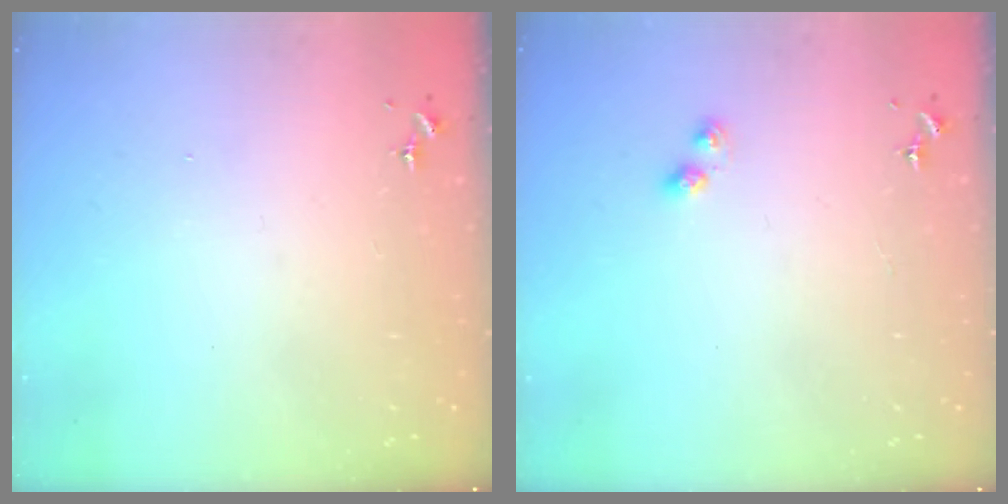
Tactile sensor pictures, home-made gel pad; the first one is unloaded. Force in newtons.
{"total": 3.0, "press": 3.0, "slide": 0.4}